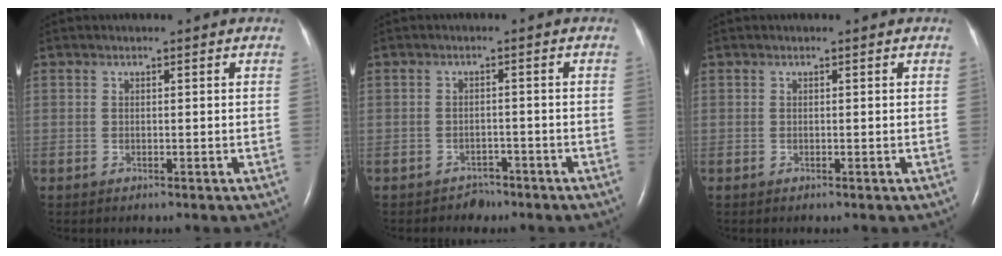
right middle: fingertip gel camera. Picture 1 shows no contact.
{"total": 2.2, "force": [-1.8, 1.3, -0.2], "torque": [-0.005, 0.006, -0.025]}
{"total": 0.0}